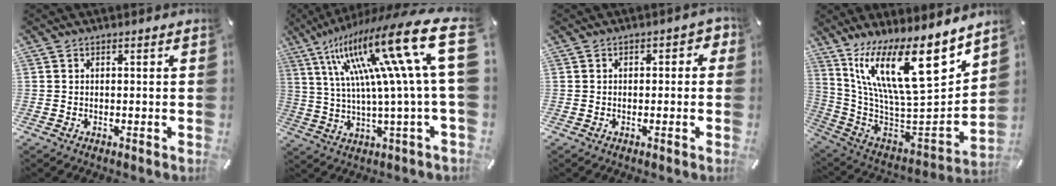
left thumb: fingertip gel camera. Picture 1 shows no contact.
{"total": 31.3, "force": [10.1, 7.3, 28.8], "torque": [-0.503, -0.067, 0.157]}
{"total": 2.0, "force": [-0.7, 1.4, 1.2], "torque": [-0.023, 0.011, -0.015]}
{"total": 23.4, "force": [13.2, 7.9, 17.7], "torque": [-0.290, -0.115, 0.220]}